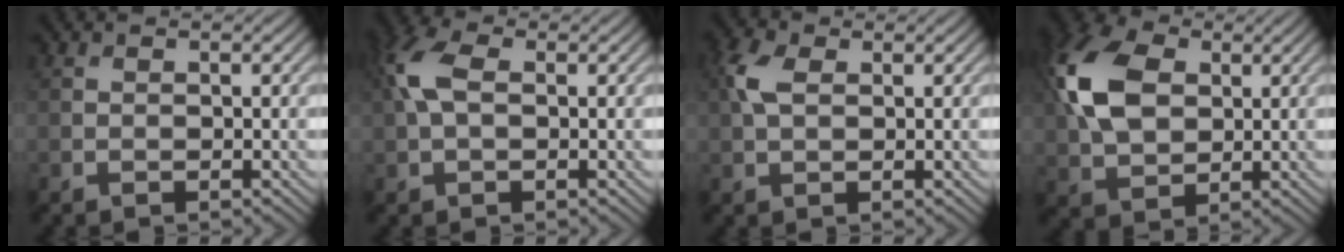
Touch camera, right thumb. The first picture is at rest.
{"total": 5.4, "force": [1.0, 3.1, 4.4], "torque": [-0.115, 0.018, 0.011]}
{"total": 3.7, "force": [1.0, 2.3, 2.8], "torque": [-0.076, 0.010, 0.015]}
{"total": 11.6, "force": [2.4, 7.7, 8.3], "torque": [-0.218, 0.021, 0.037]}